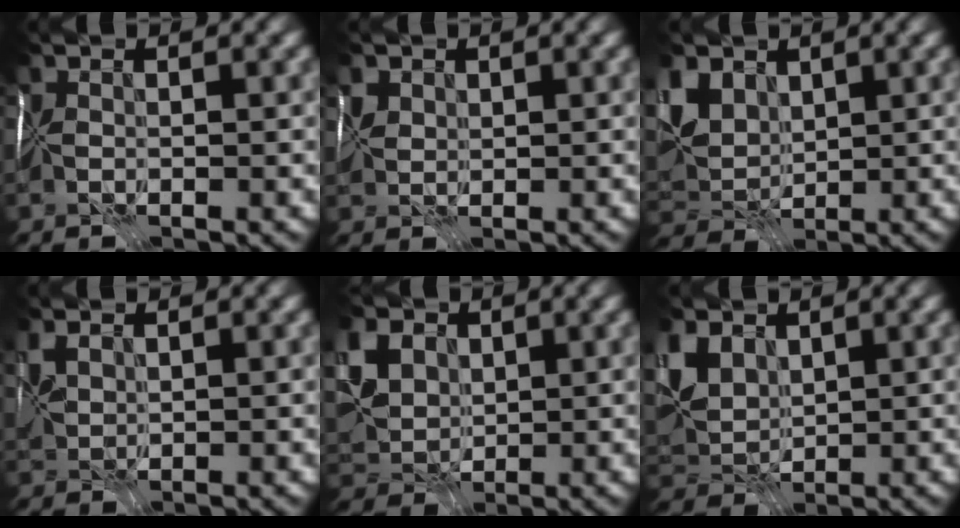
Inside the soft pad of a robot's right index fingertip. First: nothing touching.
{"total": 1.0, "force": [0.9, 0.4, 0.0], "torque": [0.004, 0.001, 0.013]}
{"total": 4.8, "force": [2.6, 3.1, 2.7], "torque": [-0.069, 0.002, 0.050]}
{"total": 1.3, "force": [1.1, 0.4, 0.7], "torque": [-0.015, 0.001, 0.025]}
{"total": 6.2, "force": [2.5, 4.4, 3.6], "torque": [-0.087, 0.019, 0.043]}
{"total": 4.1, "force": [2.3, 2.5, 2.2], "torque": [-0.064, 0.000, 0.048]}